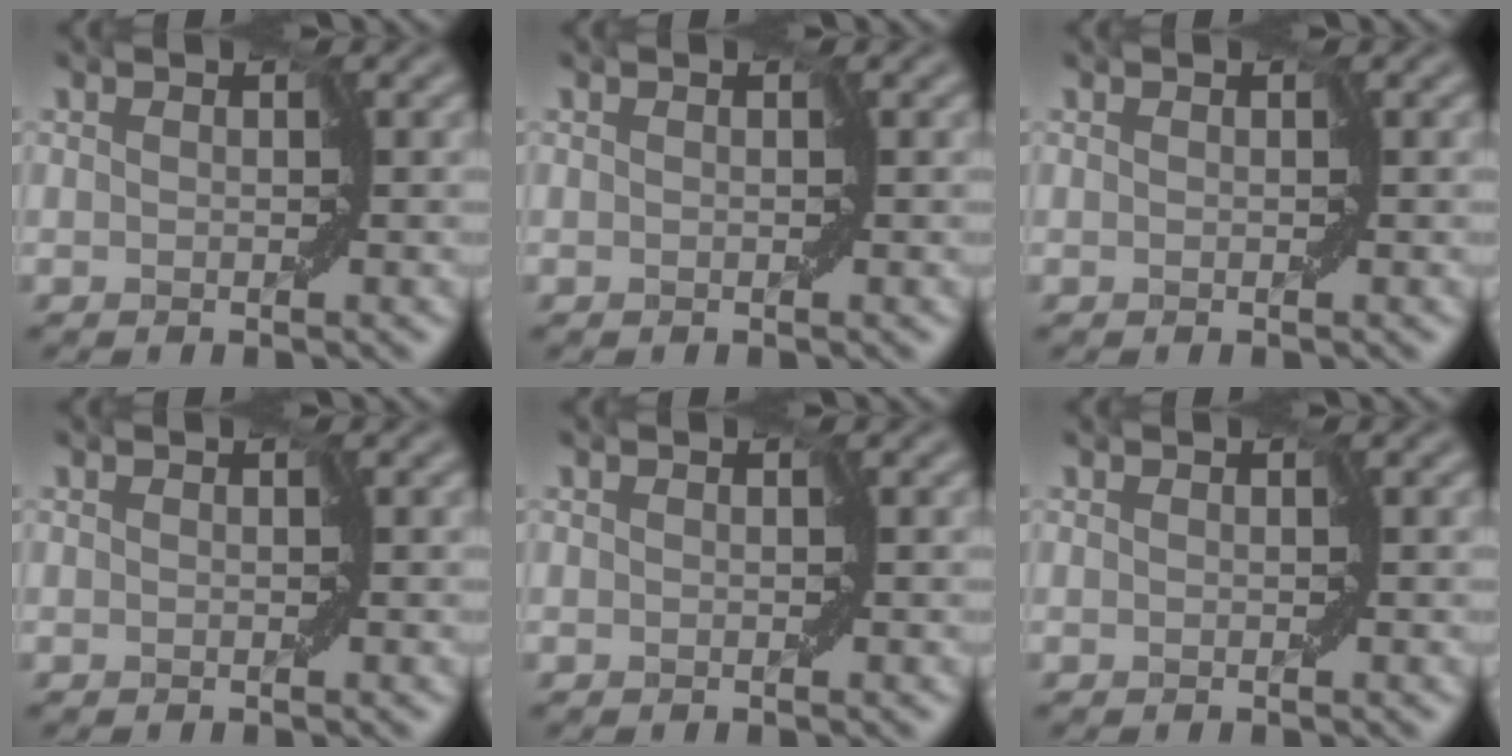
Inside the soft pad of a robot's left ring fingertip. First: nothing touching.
{"total": 0.0}
{"total": 0.0}
{"total": 0.0}
{"total": 0.0}
{"total": 0.0}